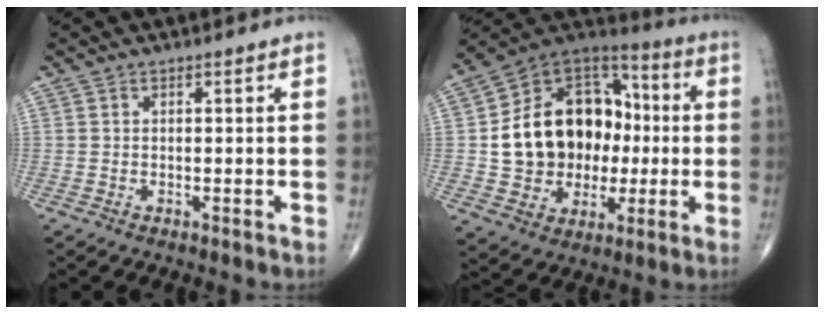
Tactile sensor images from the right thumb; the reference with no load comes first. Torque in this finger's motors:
{"motor_torque": [2.36, 2.65, 1.61, -0.46, 0.20]}